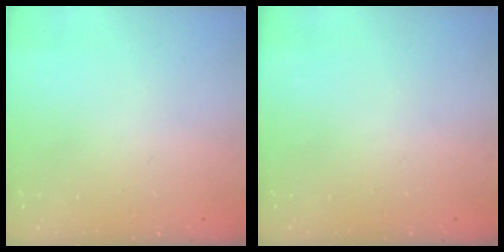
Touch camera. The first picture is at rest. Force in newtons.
{"total": 0.0}